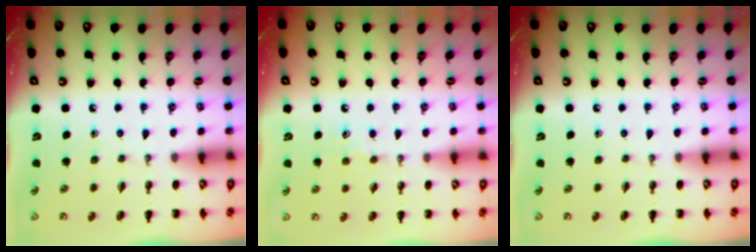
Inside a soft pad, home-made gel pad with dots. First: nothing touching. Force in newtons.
{"total": 5.1, "press": 4.9, "slide": 1.5}
{"total": 0.0}